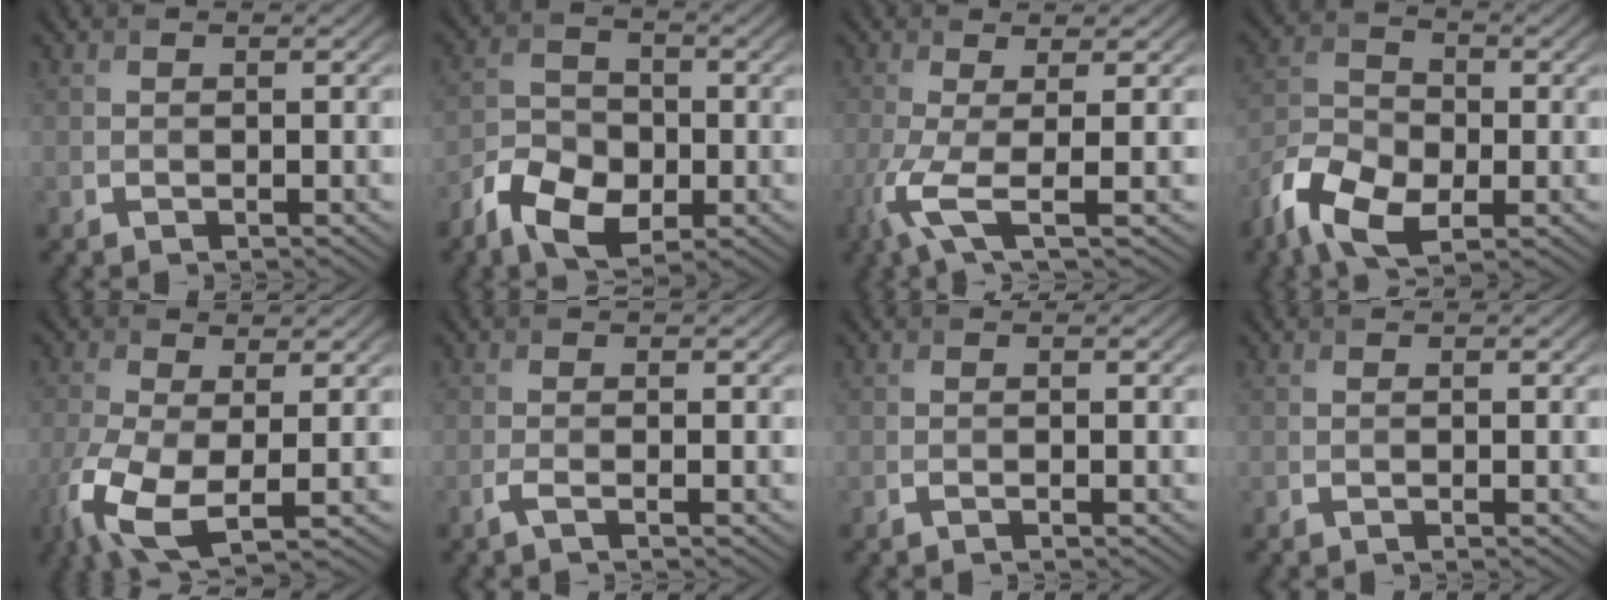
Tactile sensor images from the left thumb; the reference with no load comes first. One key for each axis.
{"total": 7.6, "fx": -3.7, "fy": 5.0, "fz": 4.3, "tx": -0.093, "ty": -0.009, "tz": -0.078}
{"total": 5.3, "fx": -1.7, "fy": 1.0, "fz": 5.0, "tx": -0.112, "ty": -0.008, "tz": -0.045}
{"total": 9.7, "fx": -5.2, "fy": 5.3, "fz": 6.1, "tx": -0.133, "ty": -0.014, "tz": -0.113}
{"total": 9.4, "fx": -3.1, "fy": 4.3, "fz": 7.7, "tx": -0.199, "ty": -0.028, "tz": -0.060}
{"total": 1.3, "fx": -0.6, "fy": 0.1, "fz": 1.1, "tx": -0.027, "ty": 0.001, "tz": -0.018}
{"total": 0.0}
{"total": 0.0}